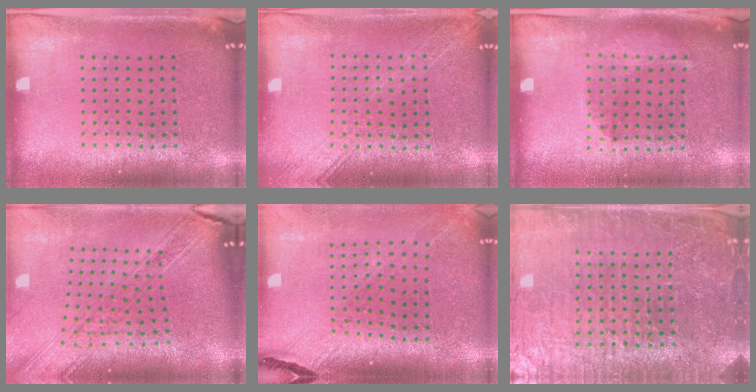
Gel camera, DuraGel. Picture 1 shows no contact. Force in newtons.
{"total": 1.7, "press": 1.7, "slide": 0.3}
{"total": 1.0, "press": 1.0, "slide": 0.3}
{"total": 2.3, "press": 1.9, "slide": 1.2}
{"total": 1.5, "press": 1.5, "slide": 0.4}
{"total": 5.6, "press": 5.1, "slide": 2.5}